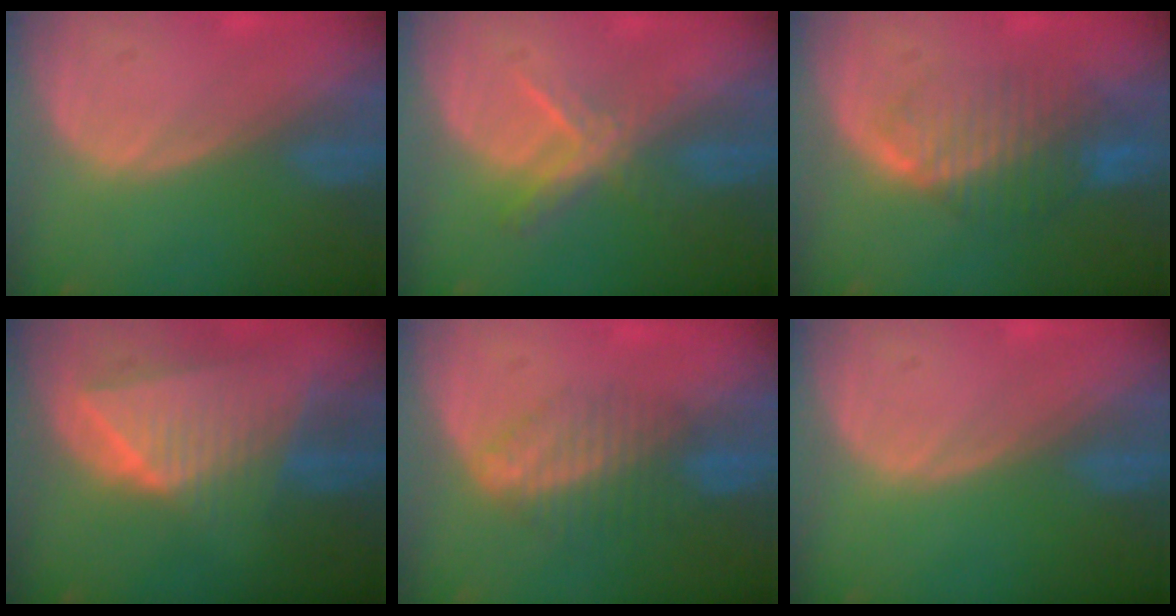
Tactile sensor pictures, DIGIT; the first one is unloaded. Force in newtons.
{"total": 5.7, "press": 5.0, "slide": 2.7}
{"total": 8.4, "press": 7.2, "slide": 4.3}
{"total": 9.0, "press": 8.0, "slide": 4.2}
{"total": 6.8, "press": 5.8, "slide": 3.5}
{"total": 0.0}